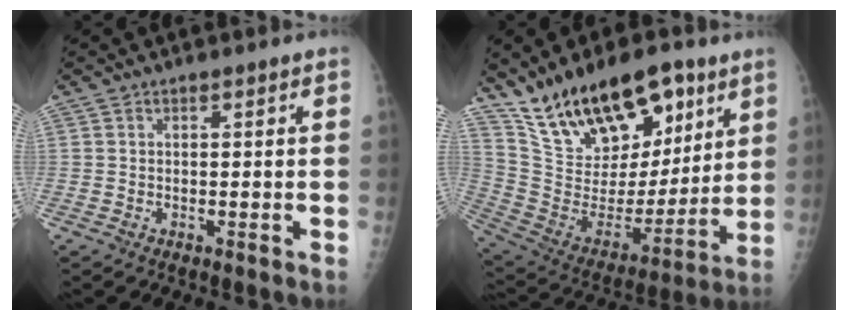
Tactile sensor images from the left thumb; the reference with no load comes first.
{"total": 23.9, "force": [15.2, 11.0, 14.7], "torque": [-0.210, -0.055, 0.277]}